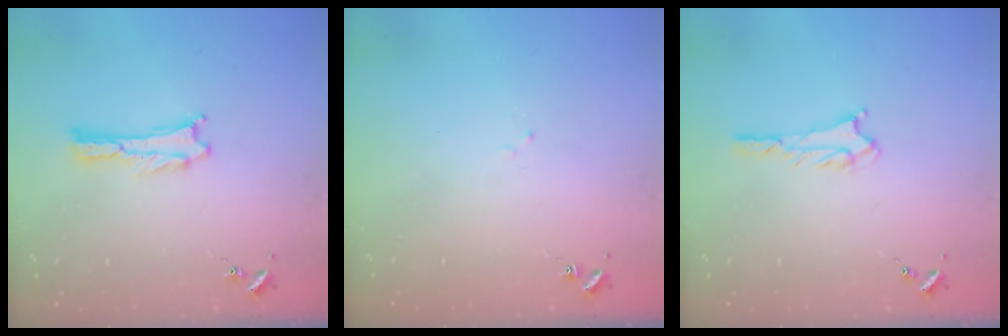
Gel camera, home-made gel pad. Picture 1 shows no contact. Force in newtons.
{"total": 1.1, "press": 1.0, "slide": 0.2}
{"total": 1.8, "press": 1.8, "slide": 0.2}